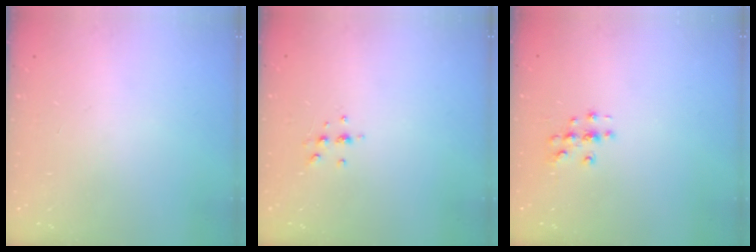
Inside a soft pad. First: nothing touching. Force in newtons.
{"total": 5.2, "press": 5.1, "slide": 0.9}
{"total": 3.9, "press": 3.8, "slide": 0.5}